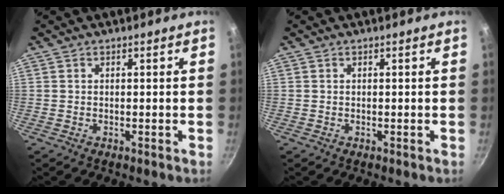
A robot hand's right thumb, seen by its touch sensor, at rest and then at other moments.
{"total": 0.0}